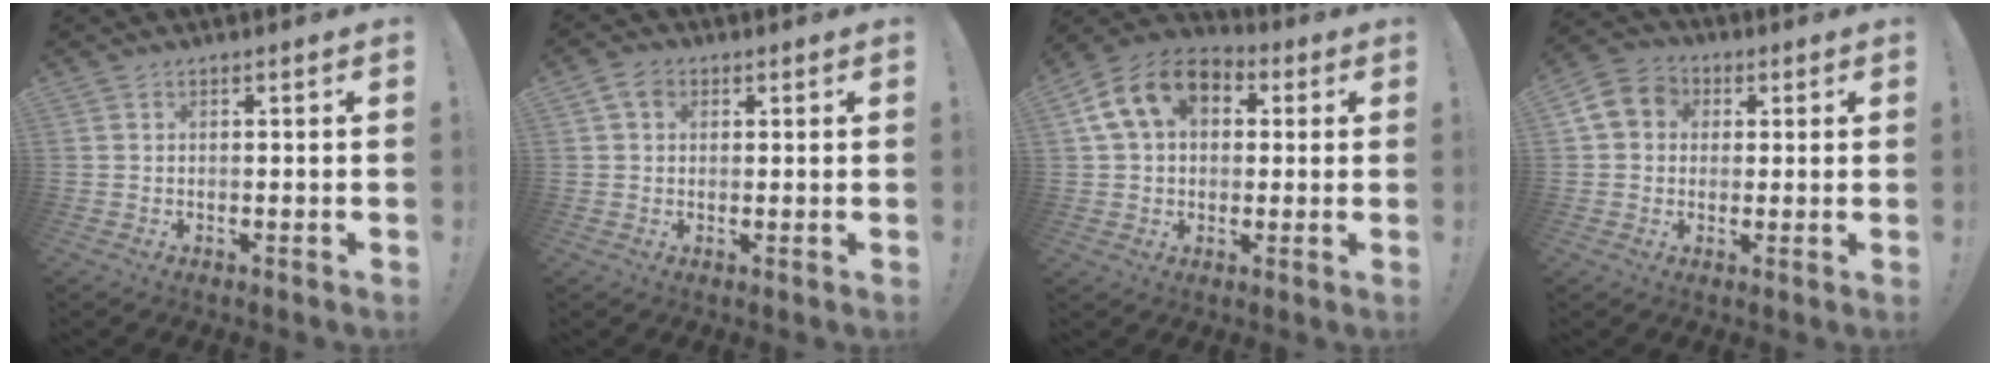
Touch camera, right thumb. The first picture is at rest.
{"total": 4.3, "force": [1.6, 3.3, 2.3], "torque": [-0.040, 0.004, 0.030]}
{"total": 14.2, "force": [4.7, 10.1, 8.7], "torque": [-0.132, 0.001, 0.091]}
{"total": 7.7, "force": [1.2, 7.0, 3.0], "torque": [-0.049, 0.007, 0.027]}